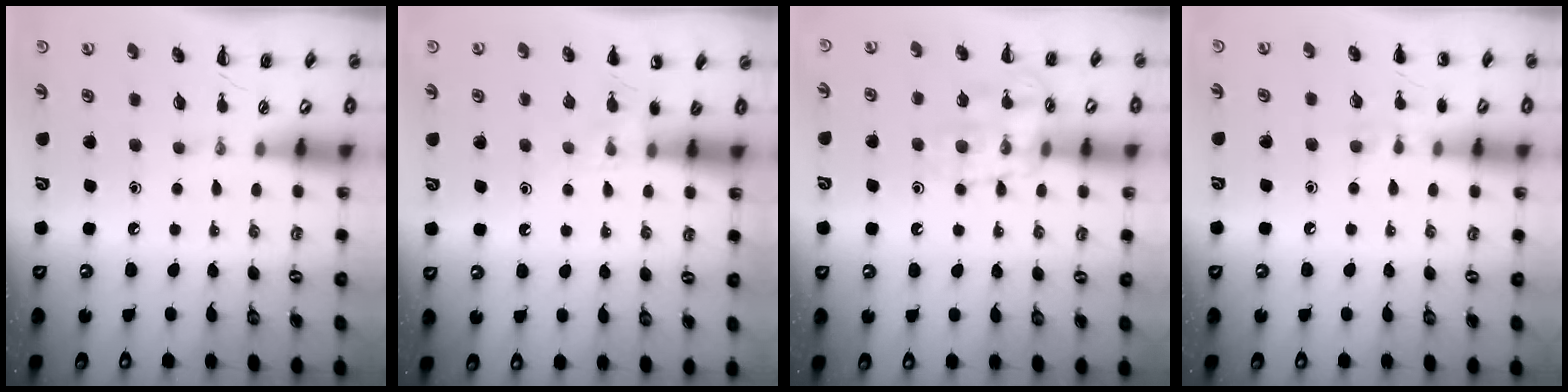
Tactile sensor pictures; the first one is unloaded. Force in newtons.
{"total": 5.2, "press": 4.9, "slide": 1.6}
{"total": 13.5, "press": 13.5, "slide": 1.0}
{"total": 6.1, "press": 5.8, "slide": 2.0}